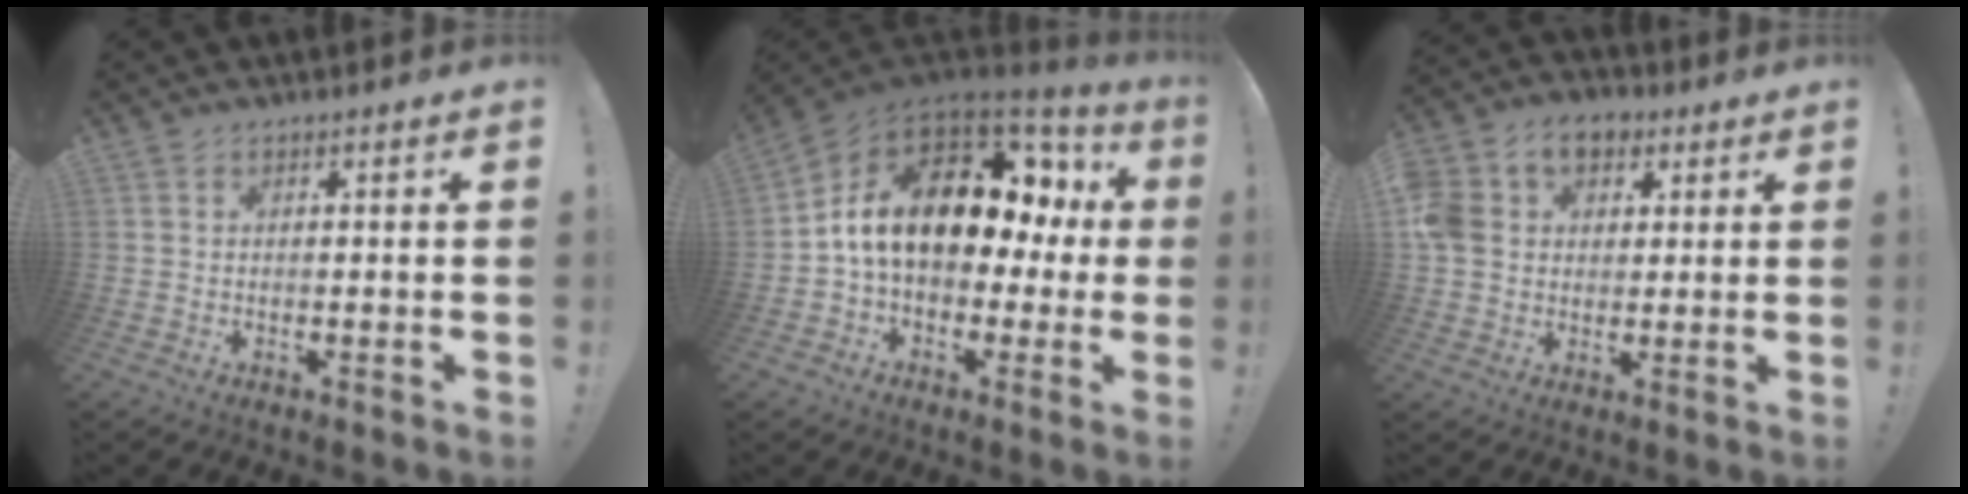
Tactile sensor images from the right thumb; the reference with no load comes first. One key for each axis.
{"total": 18.7, "fx": 4.6, "fy": 11.5, "fz": 14.0, "tx": -0.217, "ty": -0.010, "tz": 0.094}
{"total": 12.9, "fx": 4.0, "fy": 10.2, "fz": 6.7, "tx": -0.118, "ty": -0.002, "tz": 0.081}